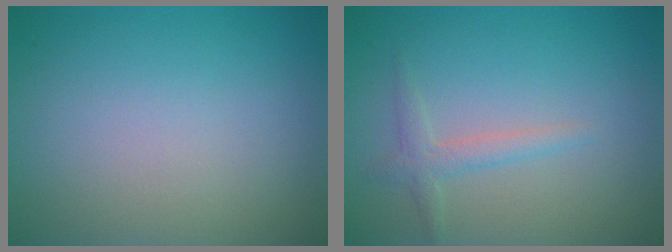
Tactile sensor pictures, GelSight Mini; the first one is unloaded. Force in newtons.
{"total": 1.6, "press": 1.6, "slide": 0.1}